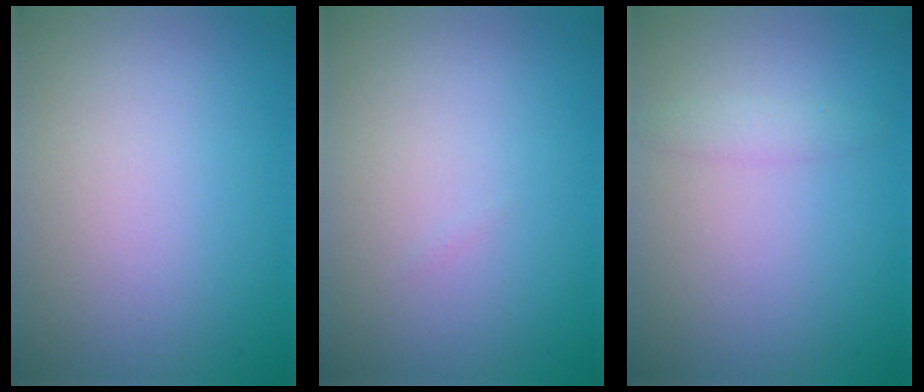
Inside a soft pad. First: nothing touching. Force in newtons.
{"total": 0.0}
{"total": 1.3, "press": 1.3, "slide": 0.0}